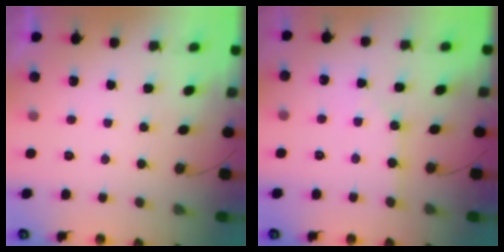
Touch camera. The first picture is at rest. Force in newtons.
{"total": 0.7, "press": 0.7, "slide": 0.1}